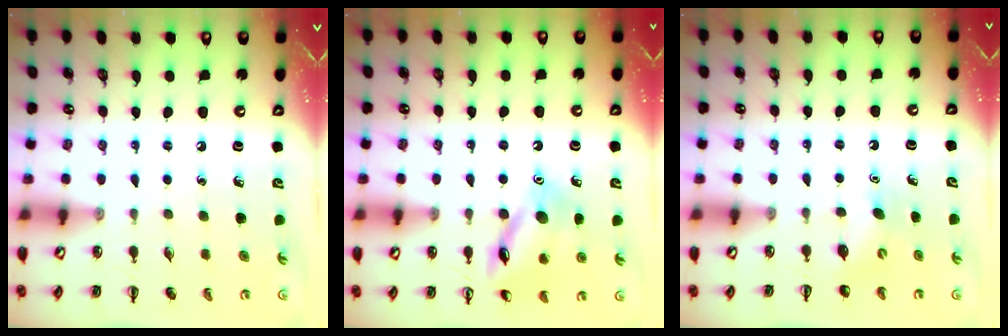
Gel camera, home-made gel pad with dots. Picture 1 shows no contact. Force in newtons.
{"total": 13.1, "press": 13.0, "slide": 1.1}
{"total": 4.2, "press": 4.1, "slide": 0.9}